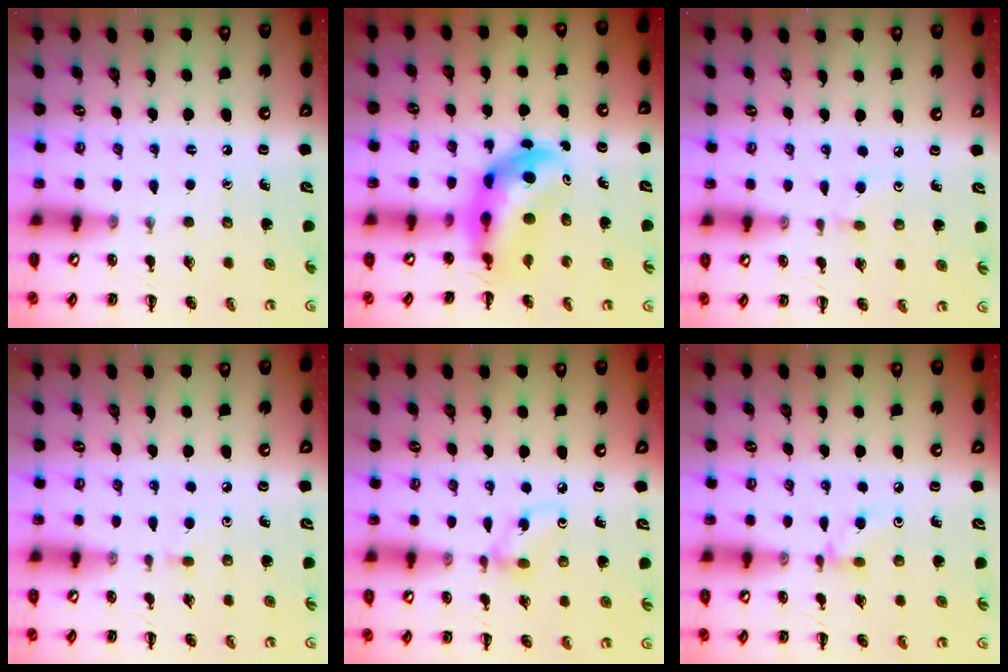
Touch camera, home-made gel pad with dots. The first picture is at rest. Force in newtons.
{"total": 6.9, "press": 6.6, "slide": 2.0}
{"total": 2.0, "press": 1.8, "slide": 0.8}
{"total": 3.2, "press": 3.0, "slide": 1.2}
{"total": 4.0, "press": 3.7, "slide": 1.4}
{"total": 3.7, "press": 3.5, "slide": 1.3}